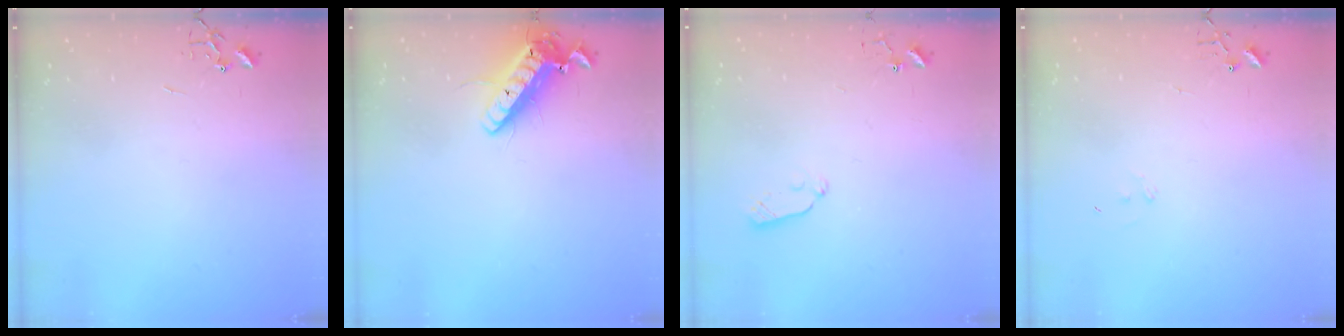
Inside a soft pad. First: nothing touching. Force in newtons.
{"total": 14.7, "press": 14.4, "slide": 2.9}
{"total": 3.8, "press": 3.8, "slide": 0.6}
{"total": 6.8, "press": 6.8, "slide": 0.5}